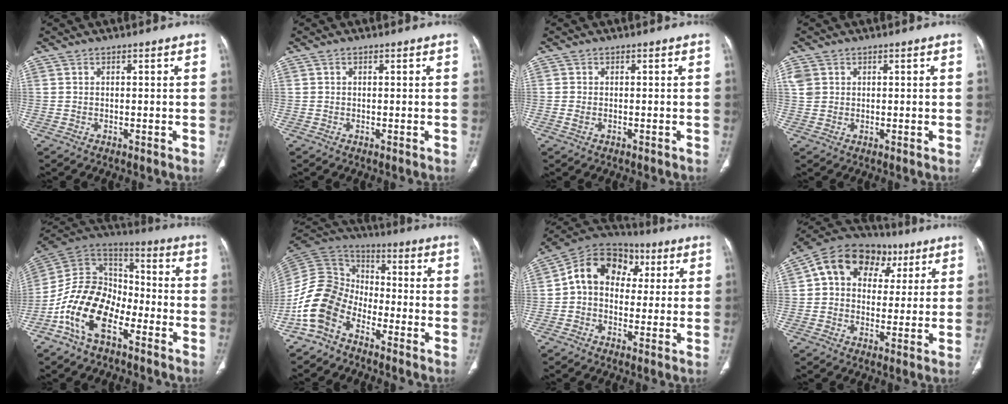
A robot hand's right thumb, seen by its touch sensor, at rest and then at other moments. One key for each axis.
{"total": 0.0}
{"total": 0.9, "fx": -0.3, "fy": 0.6, "fz": 0.7, "tx": -0.022, "ty": 0.000, "tz": -0.004}
{"total": 3.0, "fx": 1.1, "fy": 2.5, "fz": 1.3, "tx": -0.024, "ty": 0.004, "tz": 0.030}
{"total": 16.2, "fx": -7.7, "fy": 9.8, "fz": 10.4, "tx": -0.176, "ty": 0.073, "tz": -0.152}
{"total": 12.9, "fx": -7.3, "fy": 8.6, "fz": 6.3, "tx": -0.119, "ty": 0.072, "tz": -0.159}
{"total": 13.1, "fx": 2.4, "fy": 10.1, "fz": 8.0, "tx": -0.101, "ty": 0.034, "tz": 0.026}
{"total": 15.6, "fx": 5.1, "fy": 11.8, "fz": 8.8, "tx": -0.111, "ty": 0.026, "tz": 0.071}